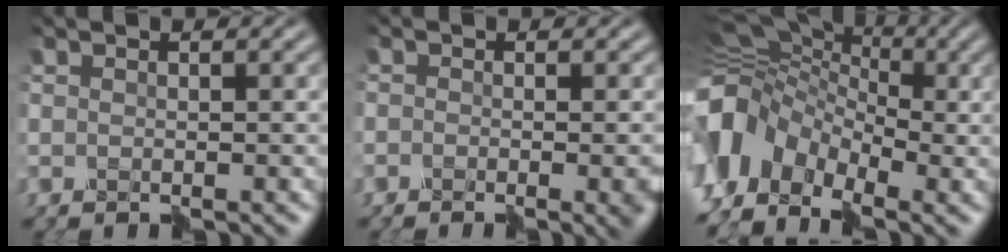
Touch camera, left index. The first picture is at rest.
{"total": 4.3, "force": [-2.0, 1.8, 3.4], "torque": [-0.028, -0.003, -0.025]}
{"total": 7.9, "force": [-3.0, 6.2, 3.9], "torque": [-0.089, 0.015, -0.074]}